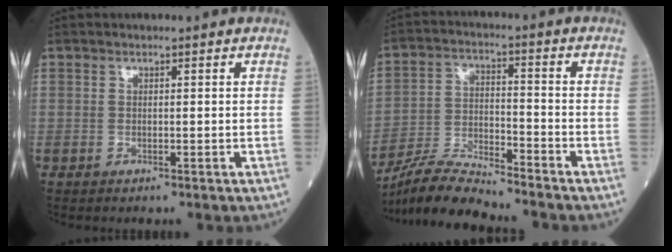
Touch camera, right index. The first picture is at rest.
{"total": 9.0, "force": [-8.7, -0.3, 2.2], "torque": [-0.045, -0.008, -0.163]}